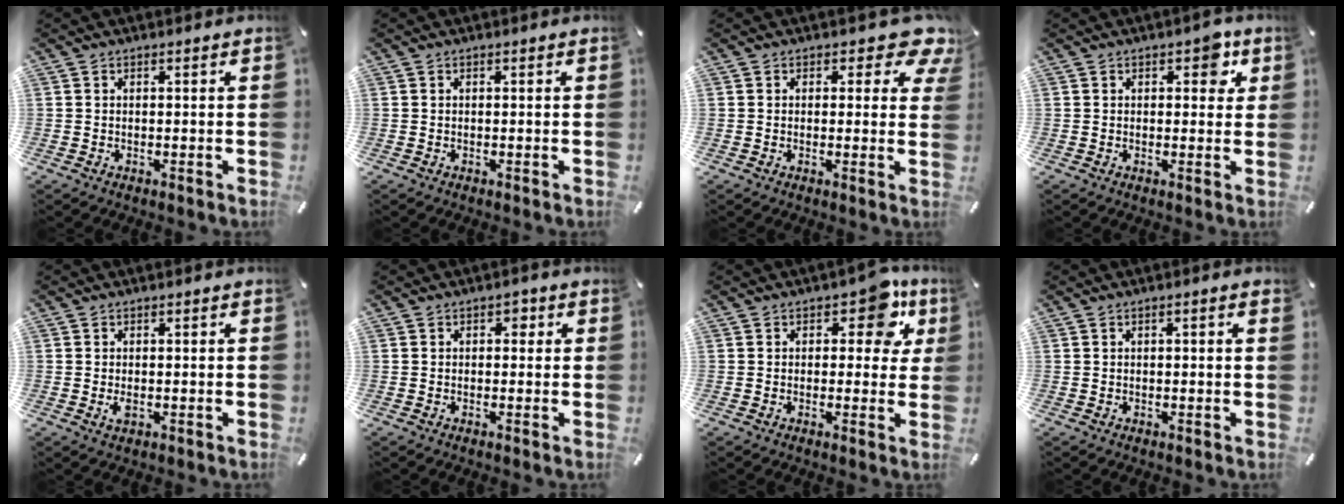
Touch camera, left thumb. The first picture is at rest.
{"total": 0.0}
{"total": 6.6, "force": [3.6, 3.6, 4.1], "torque": [-0.034, -0.027, 0.055]}
{"total": 3.9, "force": [1.6, 2.2, 2.8], "torque": [-0.021, -0.006, 0.016]}
{"total": 1.6, "force": [-0.2, 0.9, 1.3], "torque": [-0.033, -0.004, -0.005]}
{"total": 1.8, "force": [0.3, 1.5, 1.0], "torque": [-0.007, 0.002, -0.002]}
{"total": 10.3, "force": [4.7, 5.6, 7.3], "torque": [-0.078, -0.022, 0.075]}
{"total": 0.9, "force": [0.2, 0.1, 0.9], "torque": [-0.016, 0.000, 0.002]}